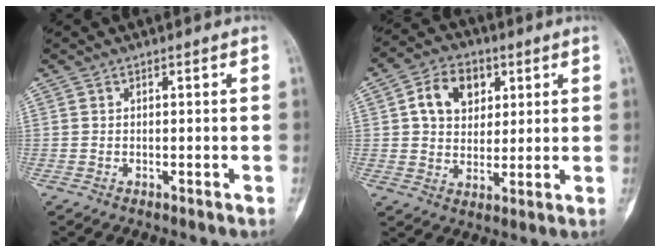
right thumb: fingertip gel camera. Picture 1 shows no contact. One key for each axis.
{"total": 10.0, "fx": 3.2, "fy": 7.5, "fz": 5.8, "tx": -0.058, "ty": -0.005, "tz": 0.052}